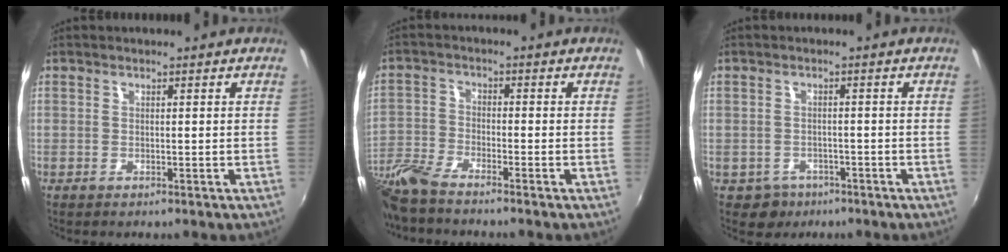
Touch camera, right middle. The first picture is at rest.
{"total": 9.0, "force": [-7.8, 1.2, 4.3], "torque": [-0.109, -0.016, -0.164]}
{"total": 4.0, "force": [-2.2, 3.2, 0.6], "torque": [-0.024, 0.001, -0.028]}